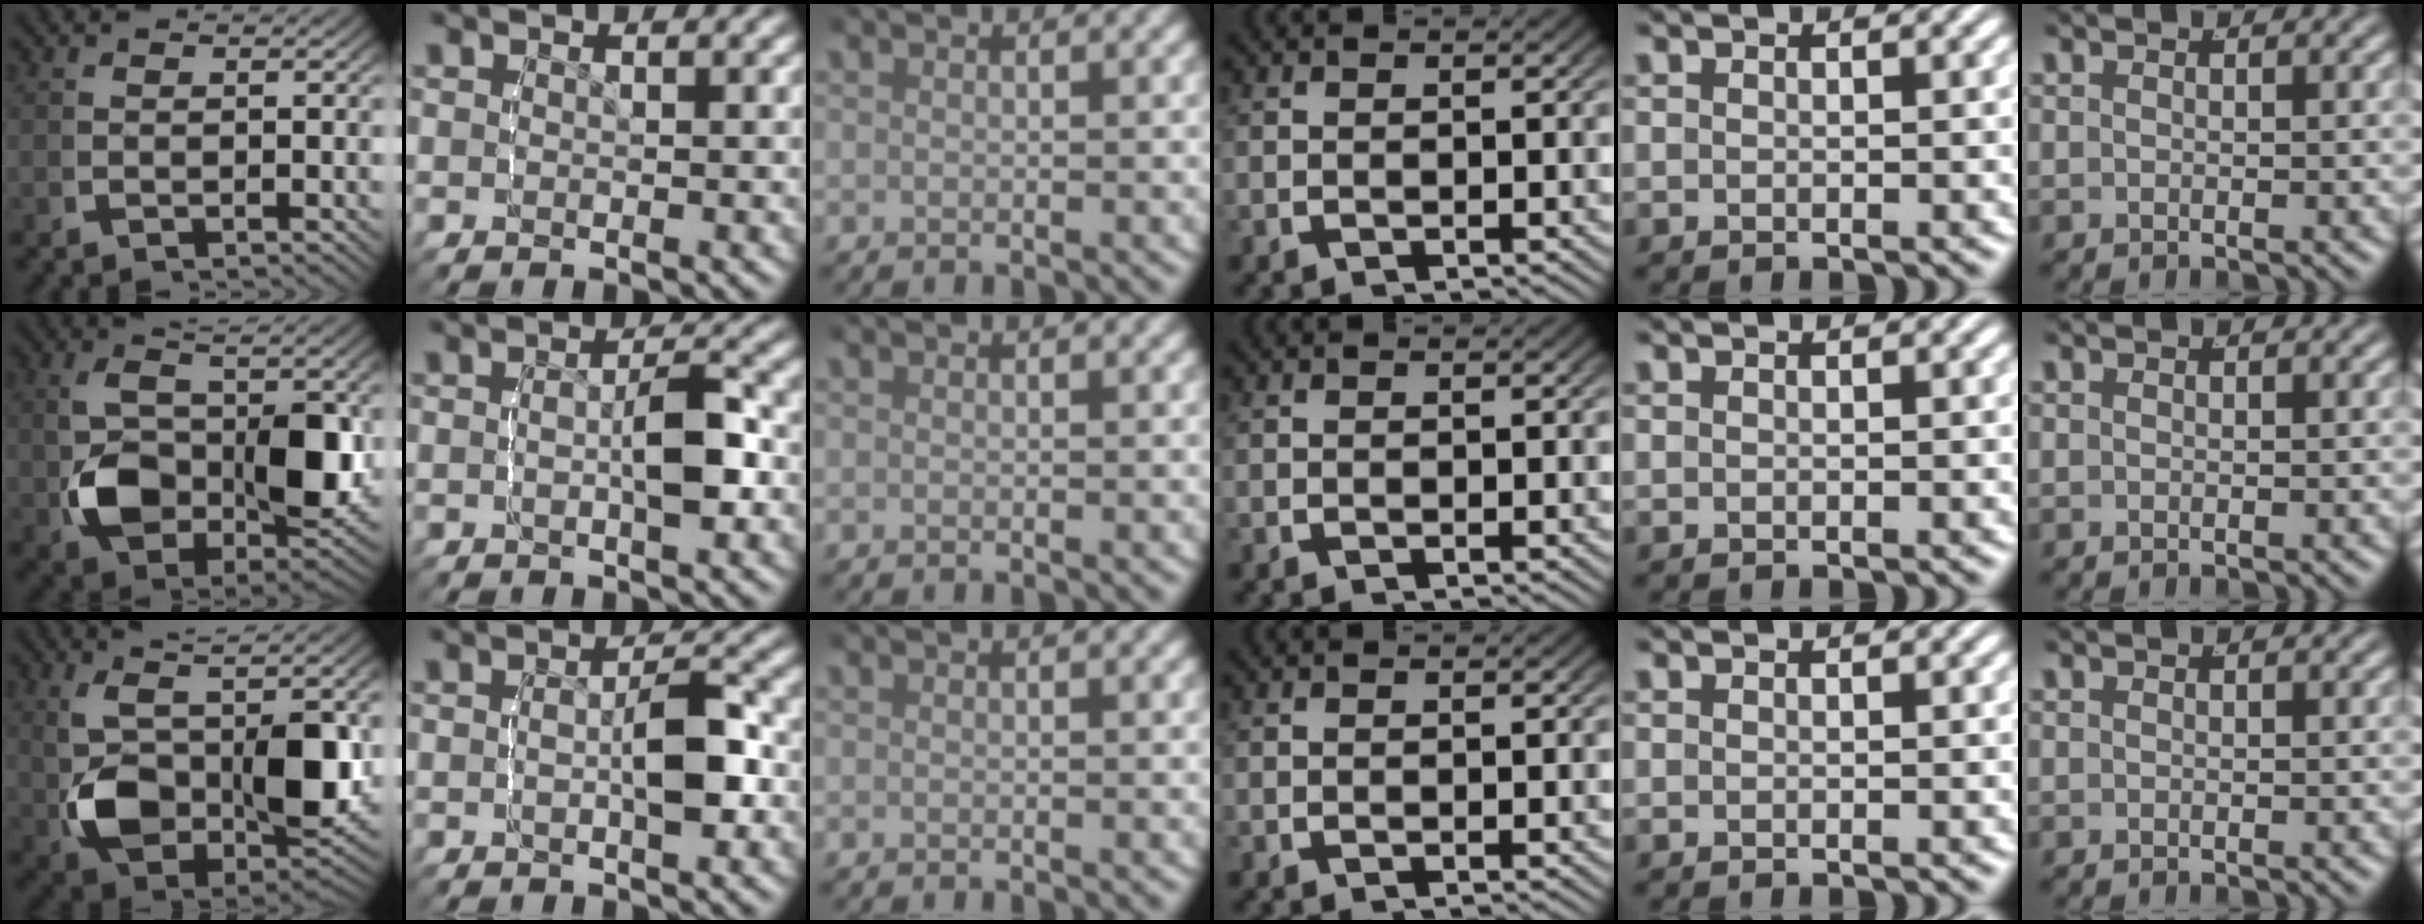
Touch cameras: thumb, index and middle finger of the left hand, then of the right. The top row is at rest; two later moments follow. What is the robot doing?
{"motion": "lift_and_place", "object": "stress ball aka squeeze ball"}